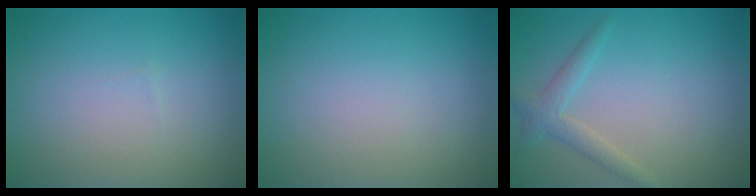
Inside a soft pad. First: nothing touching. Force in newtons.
{"total": 0.0}
{"total": 2.0, "press": 2.0, "slide": 0.1}